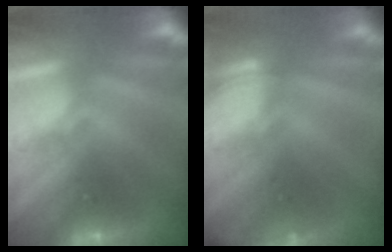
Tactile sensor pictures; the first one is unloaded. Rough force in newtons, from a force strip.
{"total": 2.8}